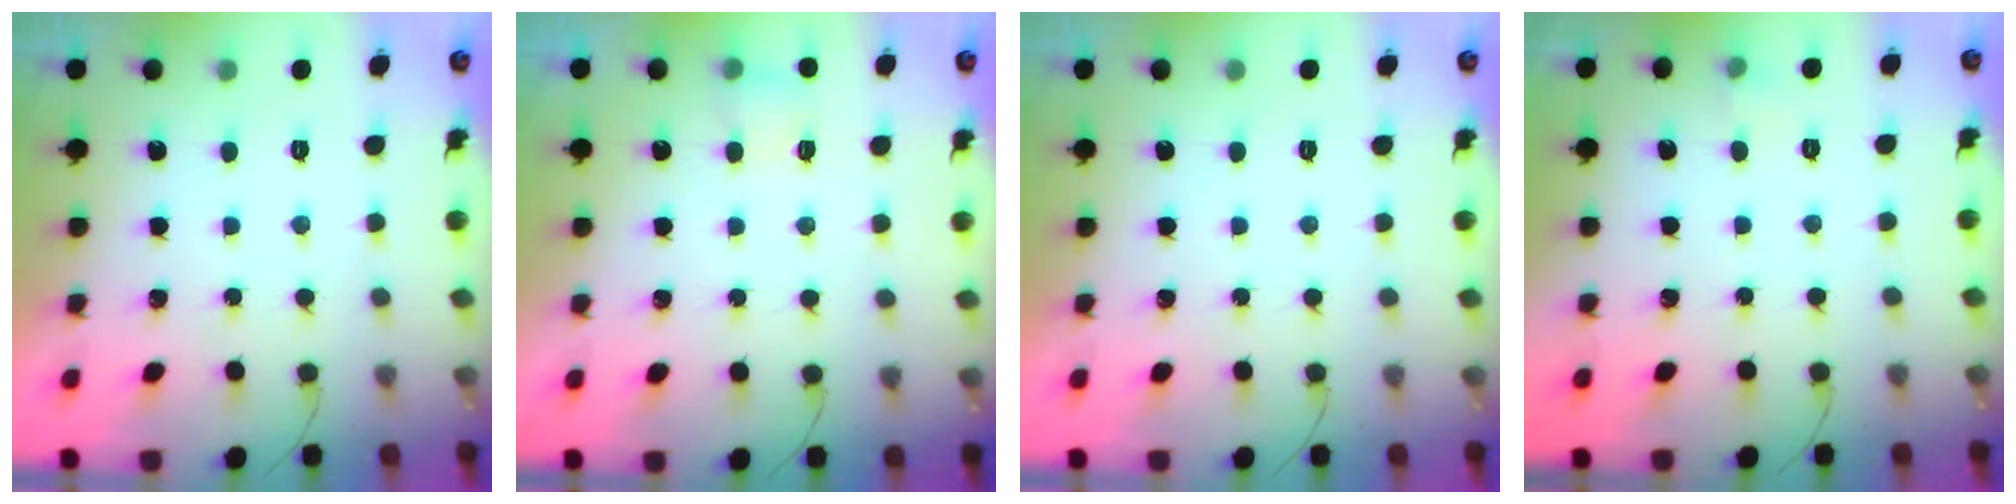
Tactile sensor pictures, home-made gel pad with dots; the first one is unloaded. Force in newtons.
{"total": 3.8, "press": 3.6, "slide": 1.1}
{"total": 0.0}
{"total": 3.4, "press": 3.1, "slide": 1.3}